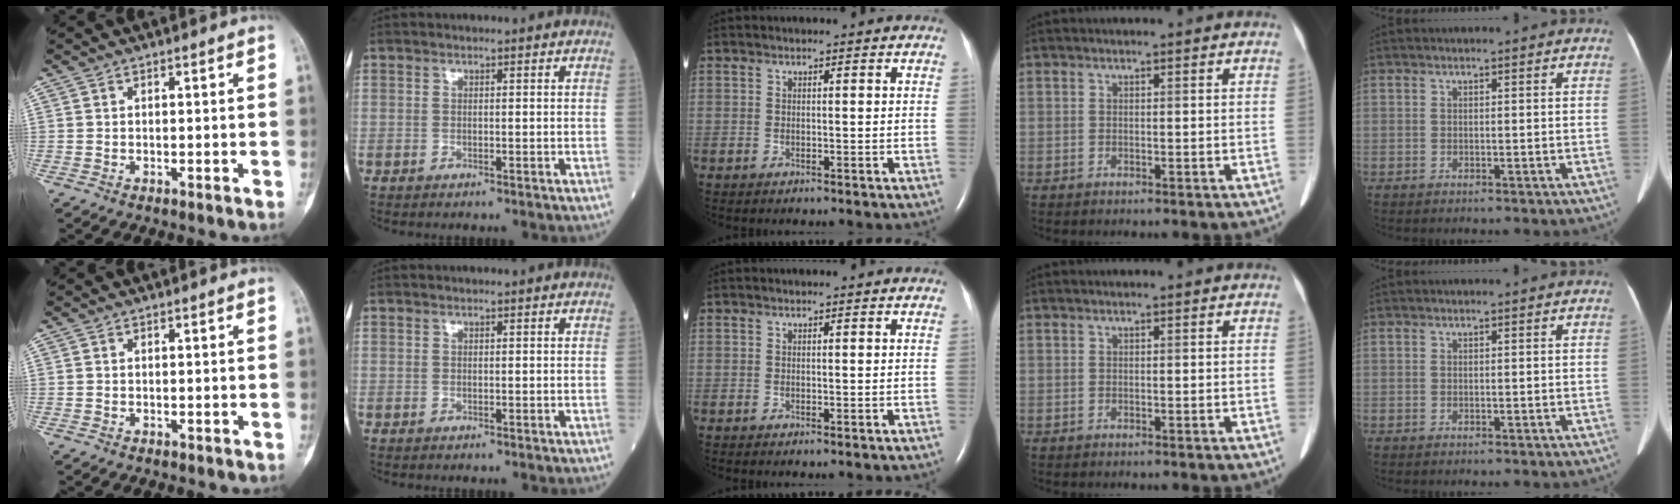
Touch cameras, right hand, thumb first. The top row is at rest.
{}